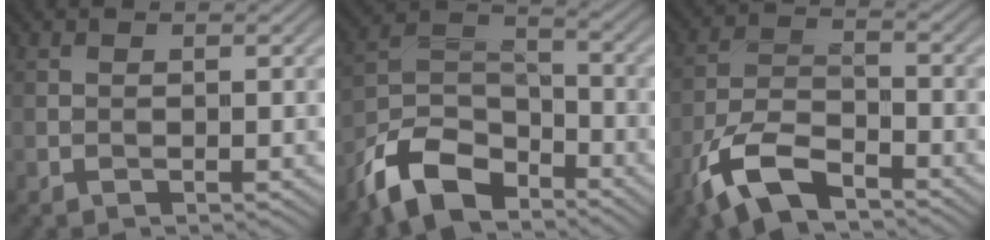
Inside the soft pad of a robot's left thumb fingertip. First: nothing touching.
{"total": 10.7, "force": [-7.9, 4.8, 5.3], "torque": [-0.110, -0.003, -0.168]}
{"total": 9.3, "force": [-6.1, 3.6, 5.9], "torque": [-0.121, -0.008, -0.136]}